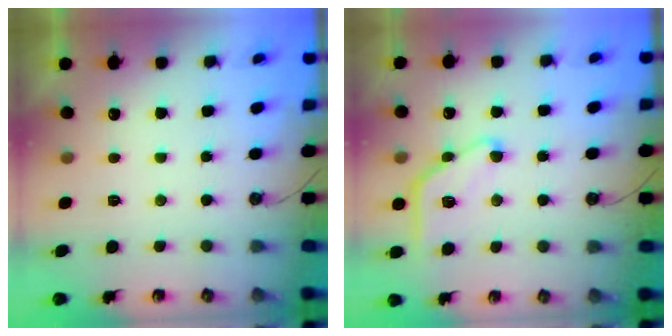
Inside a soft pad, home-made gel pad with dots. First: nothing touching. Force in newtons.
{"total": 12.2, "press": 12.1, "slide": 0.7}